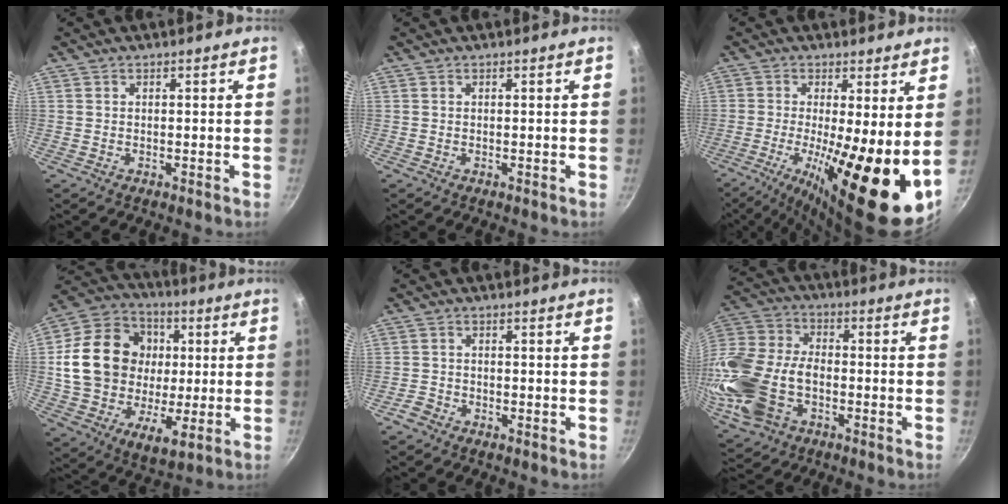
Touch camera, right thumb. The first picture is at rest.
{"total": 0.0}
{"total": 16.6, "force": [-2.7, 3.6, 16.0], "torque": [-0.252, -0.016, -0.048]}
{"total": 22.7, "force": [2.3, 17.7, 14.0], "torque": [-0.214, 0.008, 0.035]}
{"total": 2.0, "force": [-1.6, 1.1, 0.5], "torque": [-0.012, 0.013, -0.032]}
{"total": 20.4, "force": [-5.5, 13.4, 14.4], "torque": [-0.311, 0.024, -0.109]}